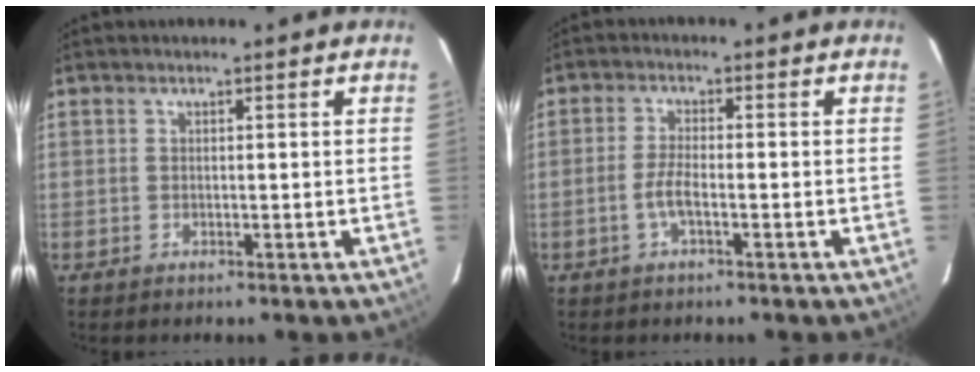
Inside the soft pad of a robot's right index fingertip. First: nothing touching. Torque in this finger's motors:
{"motor_torque": [0.62, -0.41, 0.40, 0.09]}